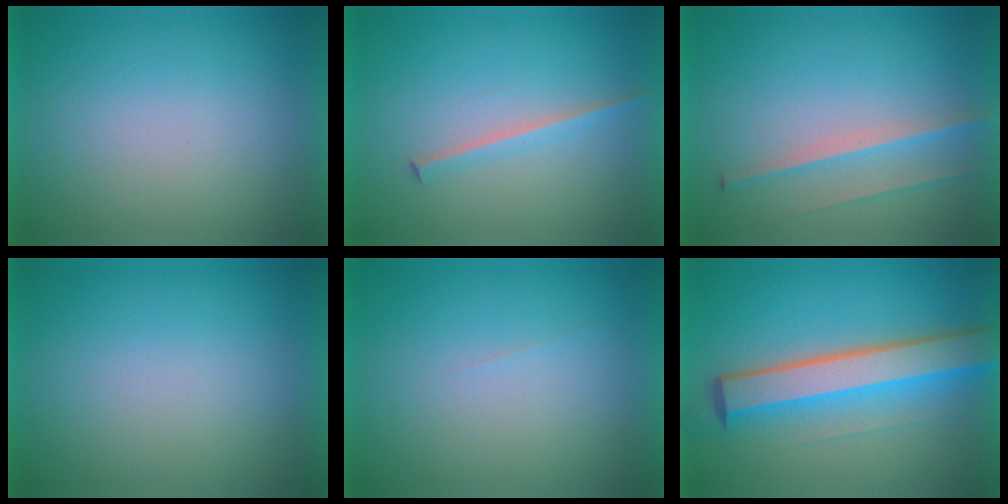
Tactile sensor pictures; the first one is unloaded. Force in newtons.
{"total": 1.8}
{"total": 2.7}
{"total": 0.0}
{"total": 1.5}
{"total": 8.0}